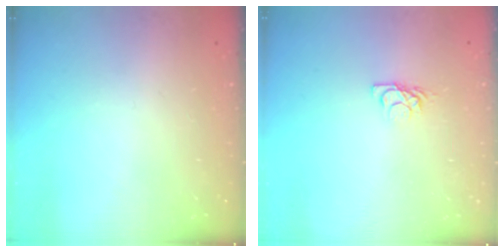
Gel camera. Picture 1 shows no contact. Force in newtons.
{"total": 5.9, "press": 5.9, "slide": 0.7}